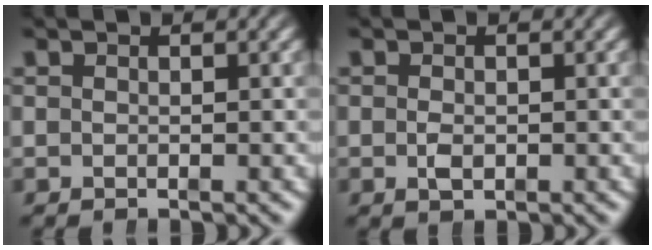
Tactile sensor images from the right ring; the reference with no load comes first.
{"total": 1.1, "force": [-0.5, 0.5, 0.9], "torque": [-0.019, -0.011, -0.001]}